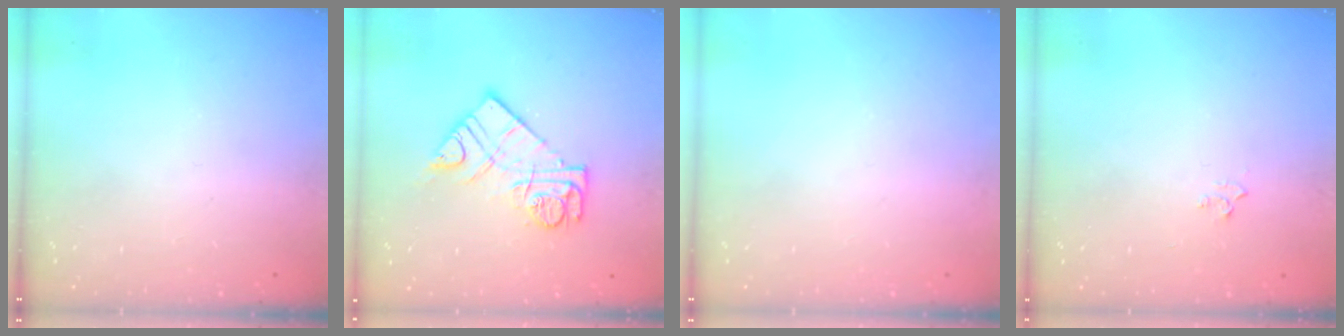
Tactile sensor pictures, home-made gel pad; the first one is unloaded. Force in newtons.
{"total": 12.0, "press": 11.9, "slide": 1.1}
{"total": 0.0}
{"total": 2.9, "press": 2.8, "slide": 0.4}